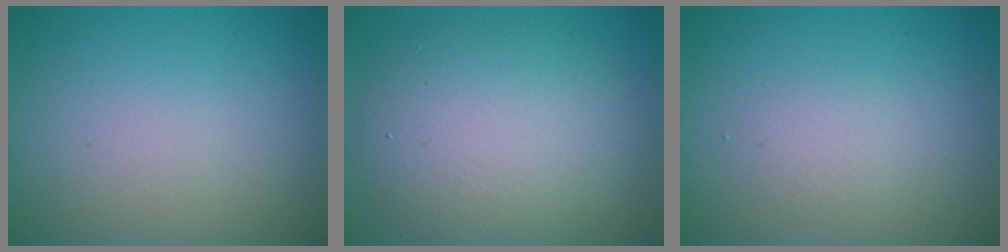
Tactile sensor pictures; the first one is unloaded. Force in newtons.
{"total": 7.7, "press": 7.6, "slide": 0.6}
{"total": 1.3, "press": 1.3, "slide": 0.1}